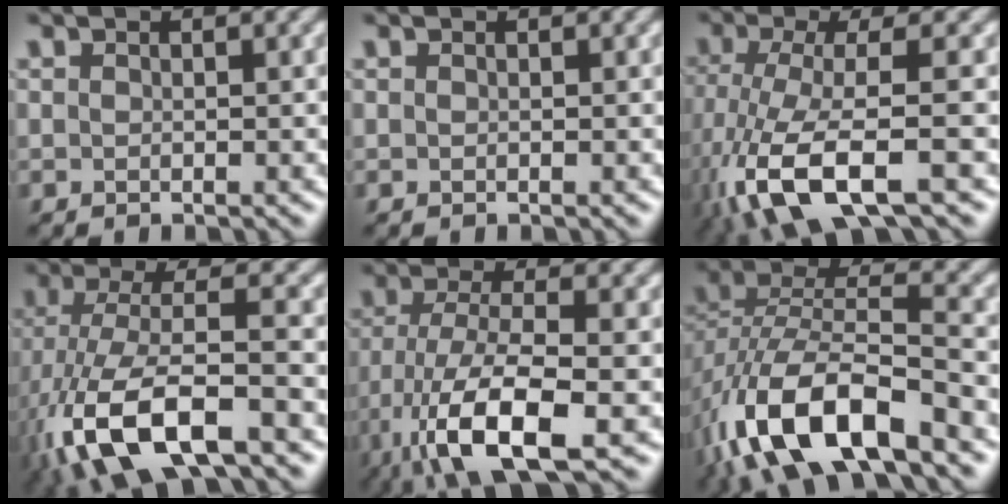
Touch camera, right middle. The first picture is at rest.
{"total": 0.0}
{"total": 9.7, "force": [-4.5, 3.0, 8.1], "torque": [-0.180, -0.015, -0.086]}
{"total": 11.1, "force": [-4.7, 4.2, 9.1], "torque": [-0.185, 0.001, -0.091]}
{"total": 9.5, "force": [-4.4, 3.1, 7.9], "torque": [-0.157, -0.007, -0.084]}
{"total": 12.3, "force": [-6.6, 4.9, 9.1], "torque": [-0.184, -0.007, -0.131]}